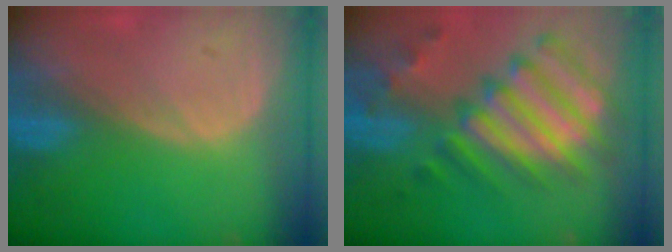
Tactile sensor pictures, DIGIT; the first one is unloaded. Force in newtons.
{"total": 12.2, "press": 10.4, "slide": 6.3}